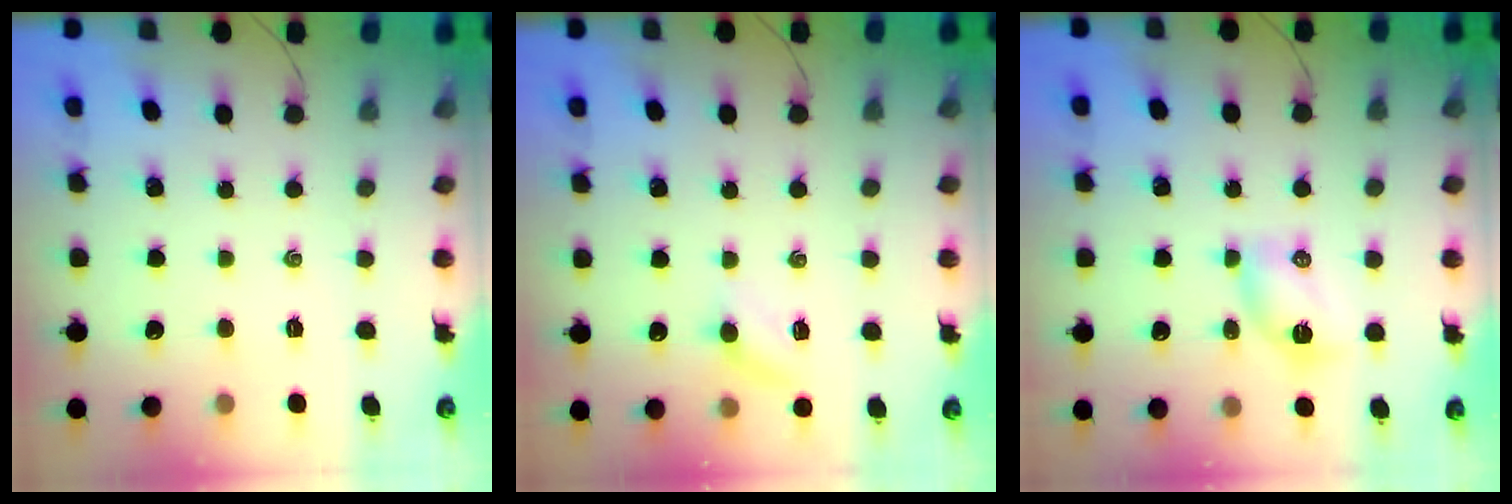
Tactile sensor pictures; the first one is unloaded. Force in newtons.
{"total": 5.3, "press": 5.1, "slide": 1.6}
{"total": 5.2, "press": 5.0, "slide": 1.6}